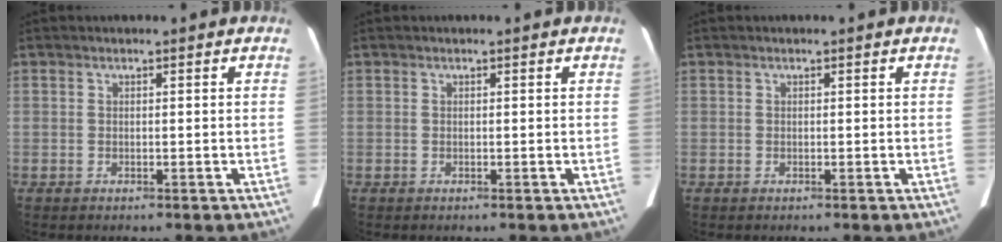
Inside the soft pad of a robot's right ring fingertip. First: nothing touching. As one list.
[{"total": 0.0}, {"total": 0.0}]